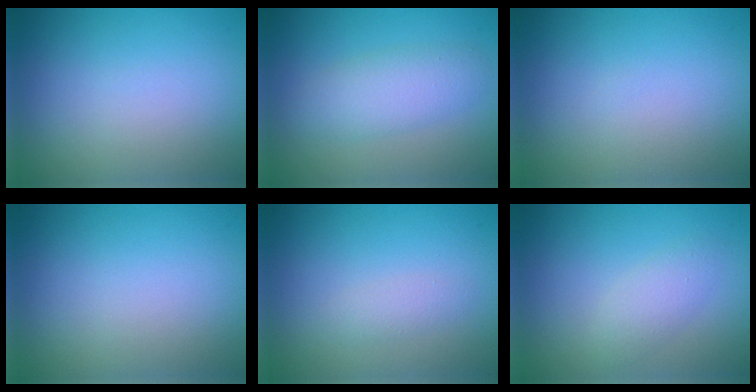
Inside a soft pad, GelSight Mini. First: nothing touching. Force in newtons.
{"total": 3.2, "press": 3.2, "slide": 0.2}
{"total": 0.0}
{"total": 0.0}
{"total": 1.1, "press": 1.1, "slide": 0.0}
{"total": 2.0, "press": 2.0, "slide": 0.1}